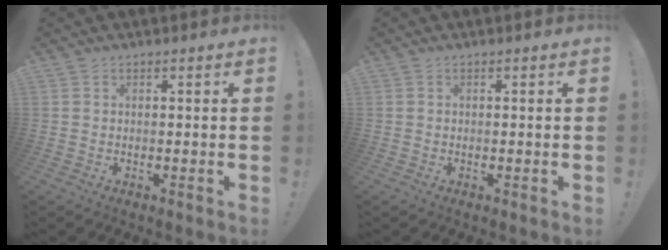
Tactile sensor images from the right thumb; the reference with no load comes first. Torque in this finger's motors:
{"motor_torque": [0.07, -0.05, -0.06, 0.17, 0.00]}